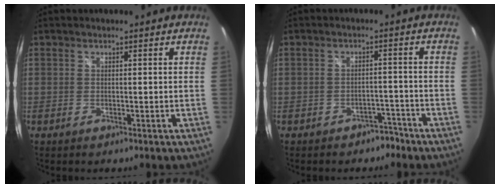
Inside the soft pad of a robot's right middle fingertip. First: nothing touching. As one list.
[{"total": 2.7, "force": [-2.4, 1.3, 0.4], "torque": [-0.001, 0.017, -0.026]}]